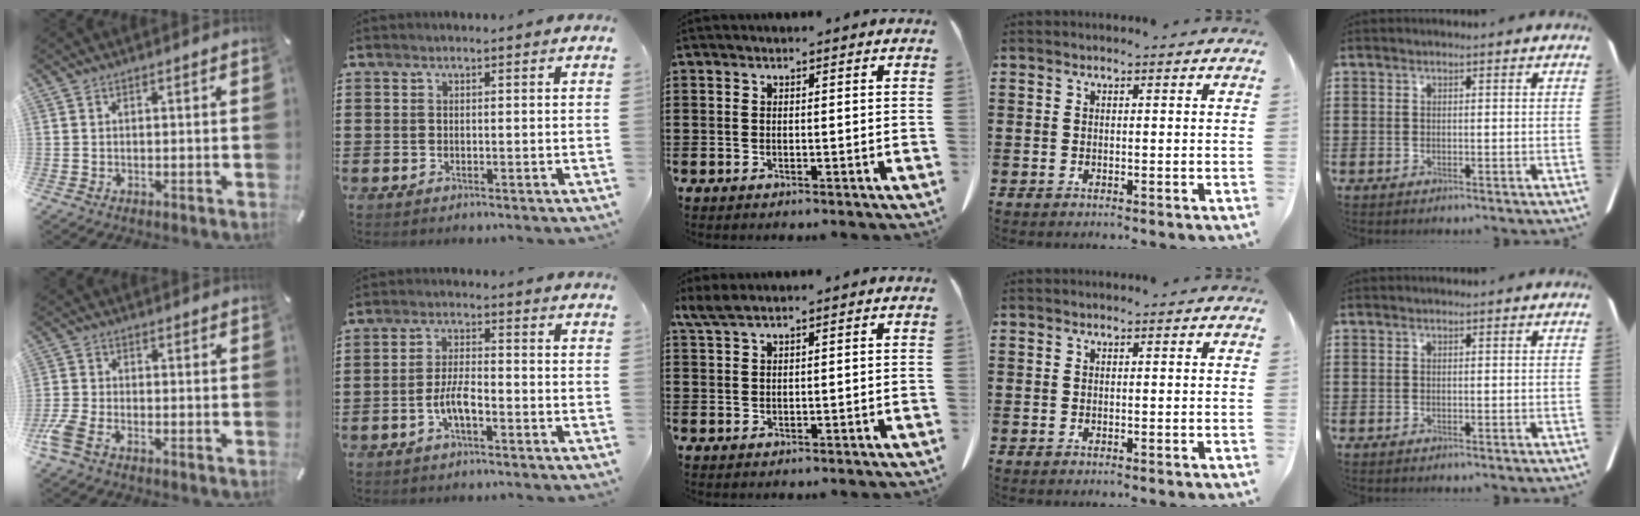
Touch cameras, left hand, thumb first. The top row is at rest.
{"thumb": {"total": 5.2, "force": [-3.1, 2.4, 3.4], "torque": [-0.091, -0.002, -0.061]}, "index": {"total": 4.8, "force": [-2.0, 1.5, 4.1], "torque": [-0.099, -0.002, -0.045]}, "middle": {"total": 2.3, "force": [1.7, 0.3, 1.5], "torque": [-0.035, 0.000, 0.032]}}